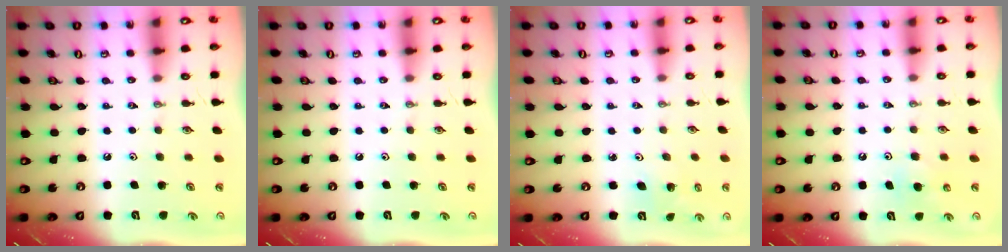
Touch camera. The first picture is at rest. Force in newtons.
{"total": 0.0}
{"total": 2.3, "press": 2.3, "slide": 0.2}
{"total": 5.4, "press": 5.4, "slide": 0.5}